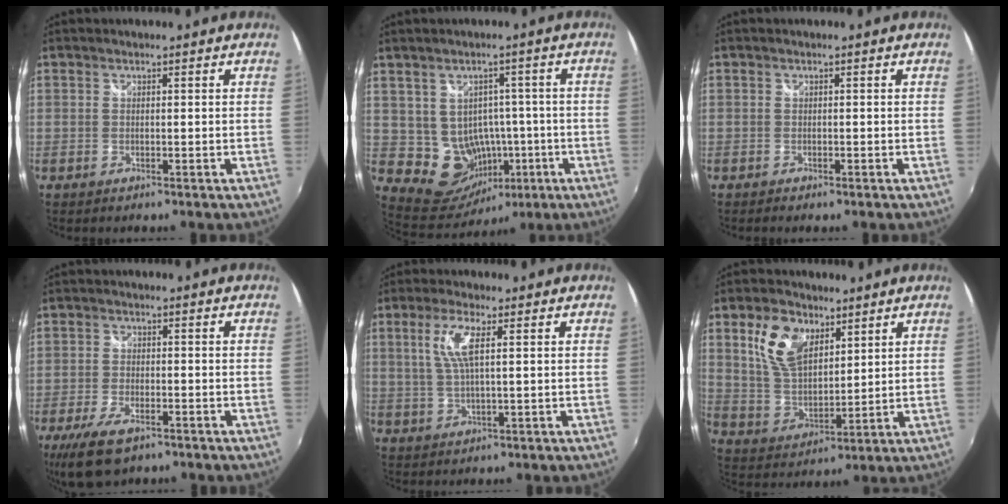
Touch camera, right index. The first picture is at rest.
{"total": 10.6, "force": [-1.5, 9.9, 3.6], "torque": [-0.081, 0.015, 0.007]}
{"total": 0.9, "force": [-0.7, 0.5, 0.3], "torque": [-0.009, -0.004, -0.014]}
{"total": 9.4, "force": [-6.0, 4.1, 6.0], "torque": [-0.148, -0.022, -0.109]}
{"total": 6.0, "force": [1.6, 1.0, 5.7], "torque": [-0.117, 0.001, 0.034]}
{"total": 11.5, "force": [5.5, 6.8, 7.5], "torque": [-0.151, 0.016, 0.114]}